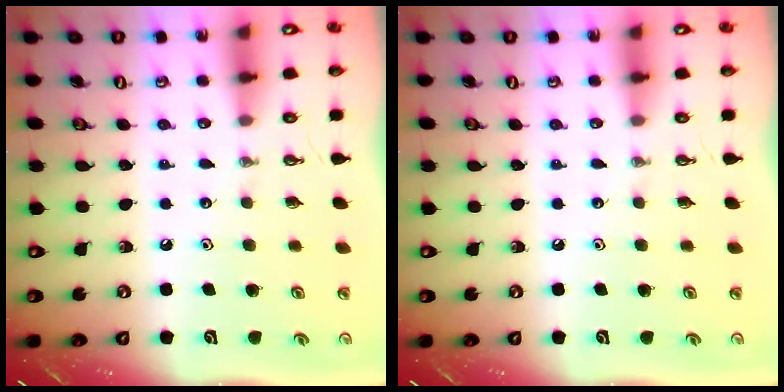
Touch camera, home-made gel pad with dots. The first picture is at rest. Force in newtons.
{"total": 0.0}